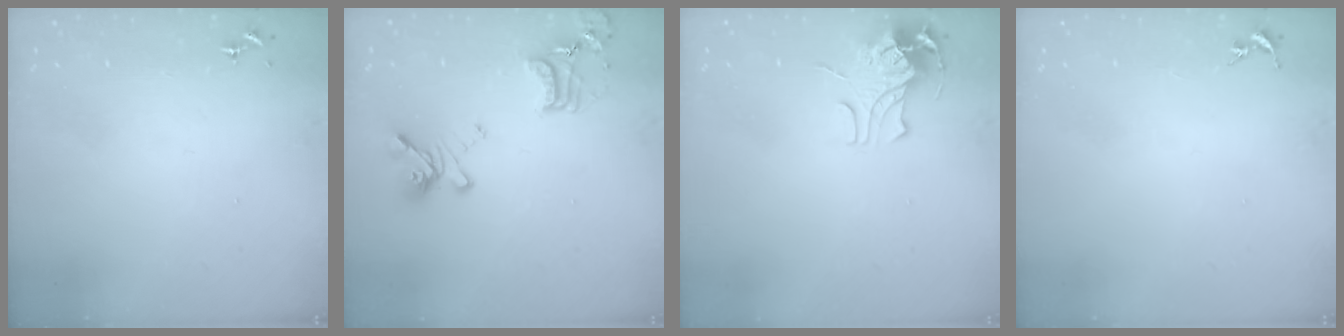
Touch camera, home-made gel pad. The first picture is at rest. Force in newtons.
{"total": 16.9, "press": 16.8, "slide": 1.2}
{"total": 9.9, "press": 9.9, "slide": 1.2}
{"total": 0.0}